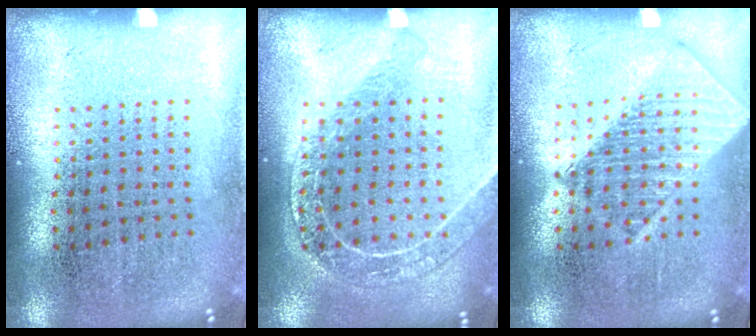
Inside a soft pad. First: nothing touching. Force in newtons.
{"total": 1.6, "press": 1.5, "slide": 0.5}
{"total": 2.9, "press": 2.9, "slide": 0.4}